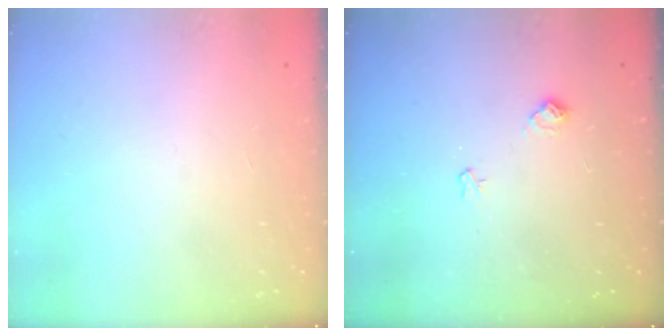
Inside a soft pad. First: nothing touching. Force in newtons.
{"total": 7.8, "press": 7.8, "slide": 0.8}